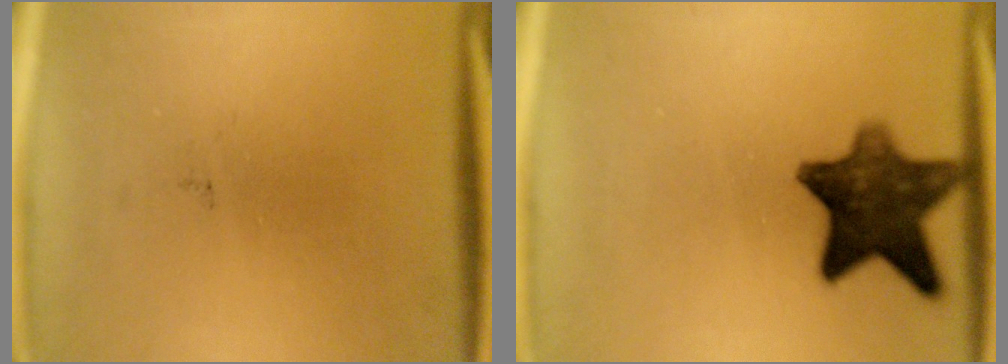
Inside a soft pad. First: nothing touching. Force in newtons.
{"total": 11.0}